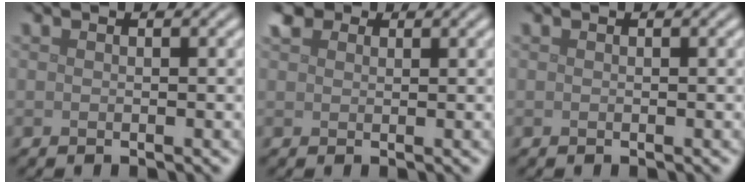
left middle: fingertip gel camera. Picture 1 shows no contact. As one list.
[{"total": 1.9, "force": [1.2, 1.2, 0.6], "torque": [-0.014, 0.007, 0.022]}, {"total": 0.0}]